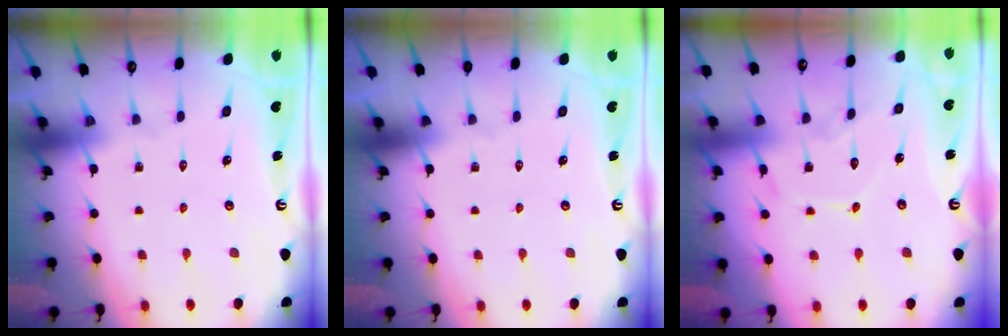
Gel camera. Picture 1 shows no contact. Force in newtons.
{"total": 0.0}
{"total": 8.9, "press": 8.9, "slide": 0.4}